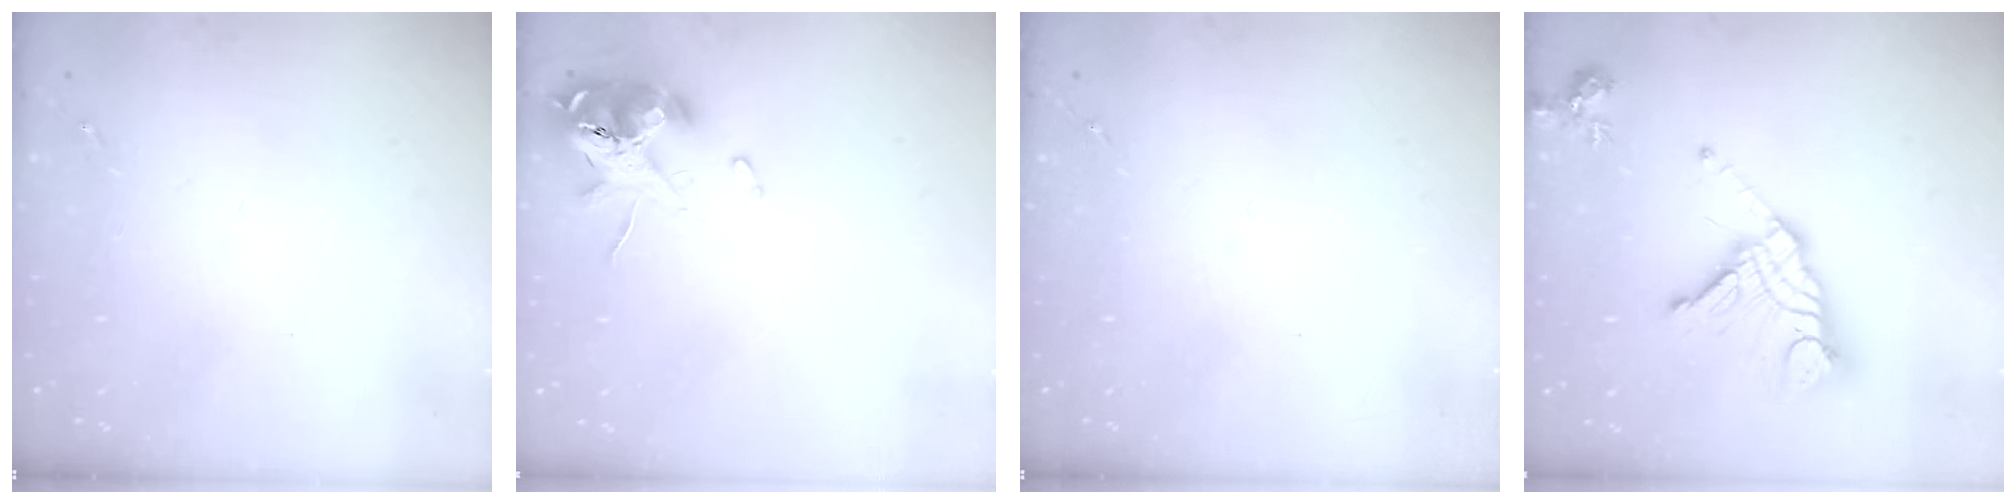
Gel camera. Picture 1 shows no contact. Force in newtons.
{"total": 11.4, "press": 11.3, "slide": 1.8}
{"total": 0.0}
{"total": 18.0, "press": 17.9, "slide": 1.9}